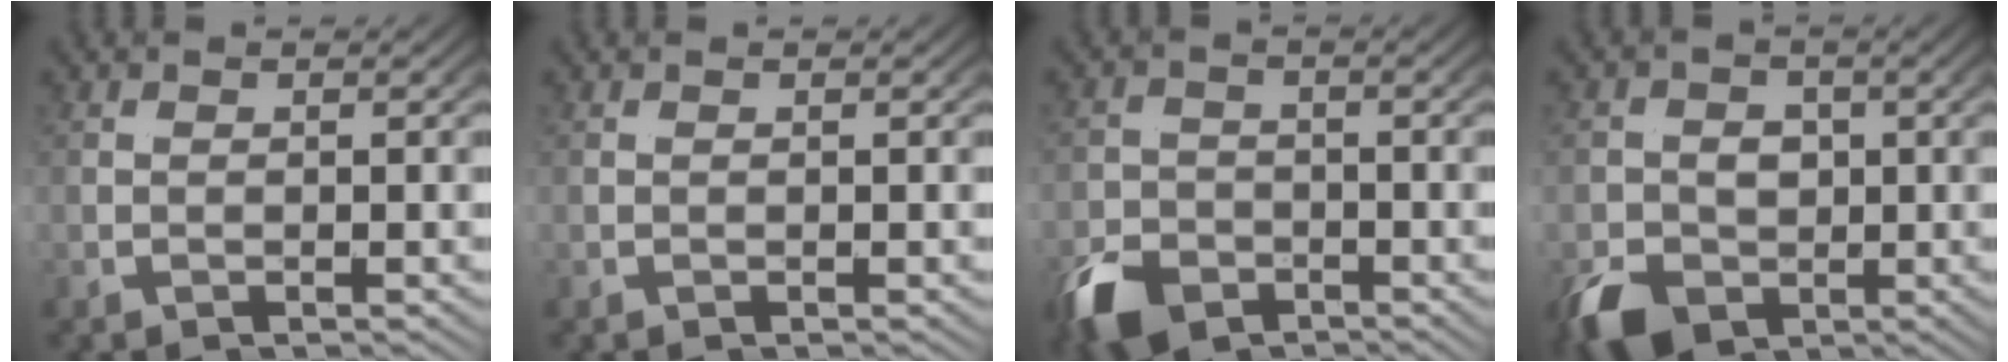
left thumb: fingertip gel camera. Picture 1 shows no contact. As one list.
[{"total": 0.0}, {"total": 6.0, "force": [-2.6, 4.5, 3.1], "torque": [-0.063, -0.016, -0.044]}, {"total": 10.3, "force": [-1.2, 7.6, 6.8], "torque": [-0.099, -0.014, -0.022]}]